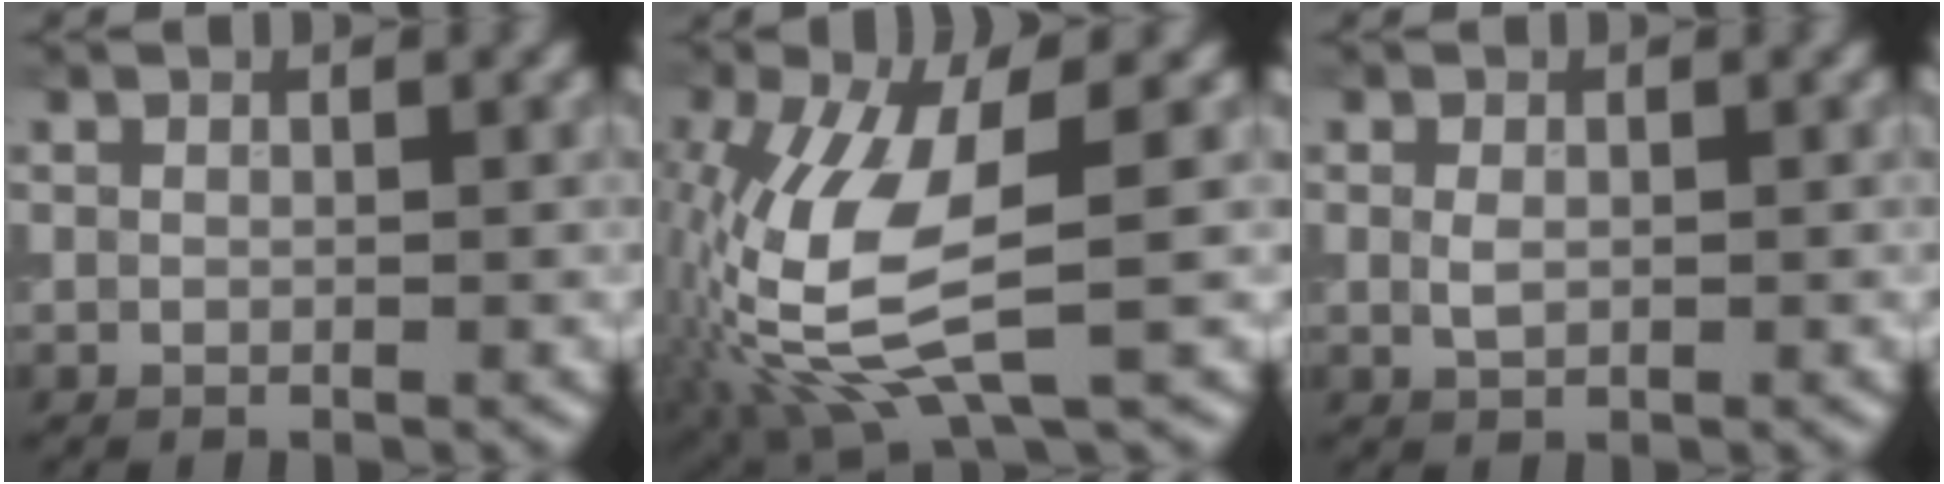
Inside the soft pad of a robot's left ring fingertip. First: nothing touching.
{"total": 9.7, "force": [-1.0, 3.7, 8.9], "torque": [-0.208, -0.008, -0.021]}
{"total": 1.2, "force": [0.0, 0.8, 0.9], "torque": [-0.023, -0.002, 0.002]}